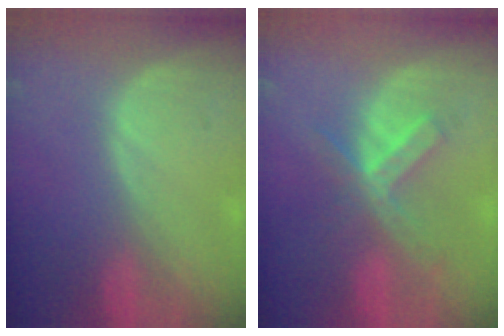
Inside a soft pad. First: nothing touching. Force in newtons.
{"total": 6.0, "press": 5.7, "slide": 1.9}